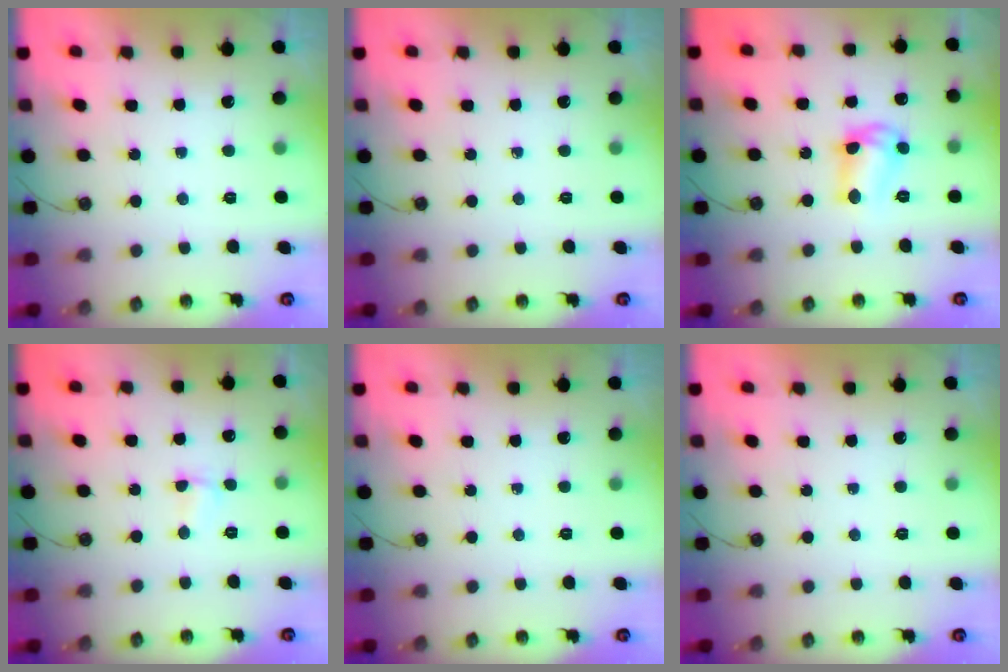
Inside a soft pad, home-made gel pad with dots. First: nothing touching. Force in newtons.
{"total": 0.0}
{"total": 10.5, "press": 10.4, "slide": 0.7}
{"total": 2.2, "press": 2.2, "slide": 0.5}
{"total": 0.0}
{"total": 0.0}